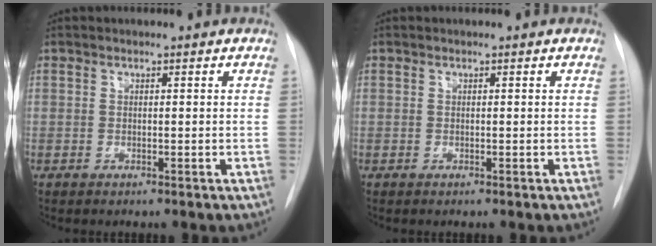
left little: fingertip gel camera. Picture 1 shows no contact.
{"total": 0.0}